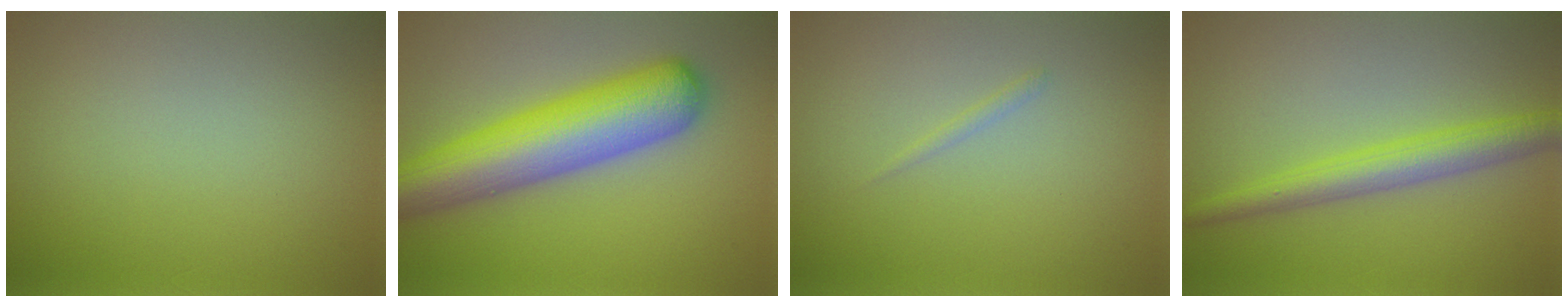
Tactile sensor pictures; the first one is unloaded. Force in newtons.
{"total": 9.7, "press": 9.7, "slide": 0.3}
{"total": 0.6, "press": 0.6, "slide": 0.1}
{"total": 3.9, "press": 3.9, "slide": 0.2}